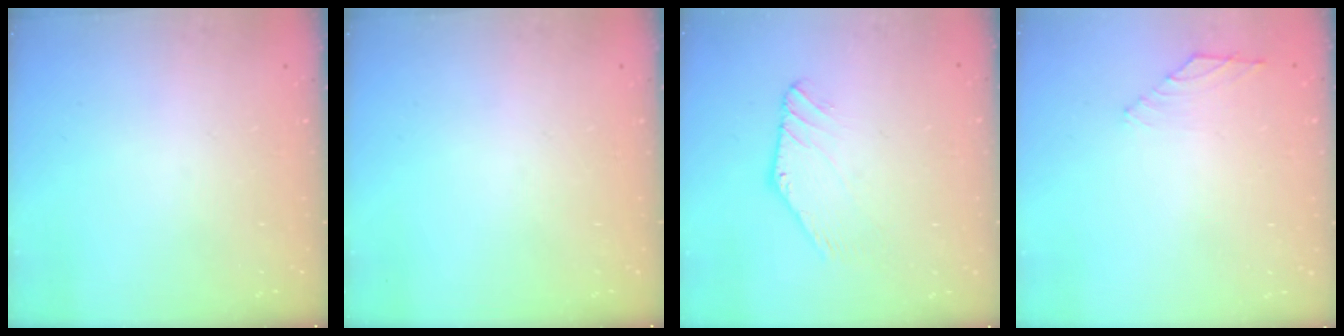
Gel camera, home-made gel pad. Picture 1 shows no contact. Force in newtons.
{"total": 0.0}
{"total": 1.4, "press": 1.4, "slide": 0.0}
{"total": 1.4, "press": 1.3, "slide": 0.6}